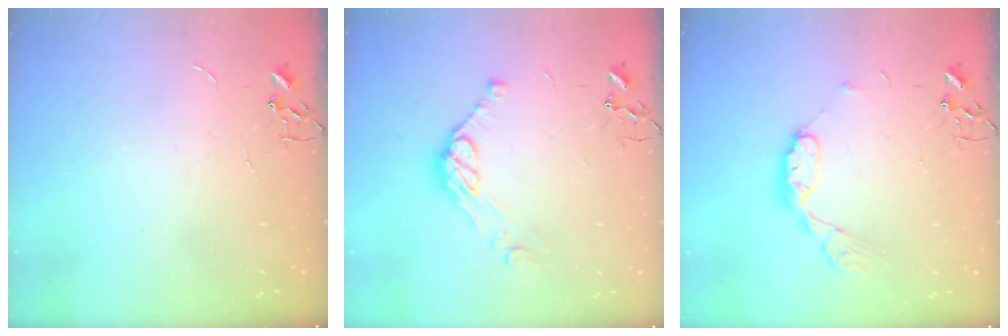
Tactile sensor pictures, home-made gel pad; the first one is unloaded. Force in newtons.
{"total": 9.6, "press": 9.5, "slide": 1.0}
{"total": 8.7, "press": 8.7, "slide": 0.1}